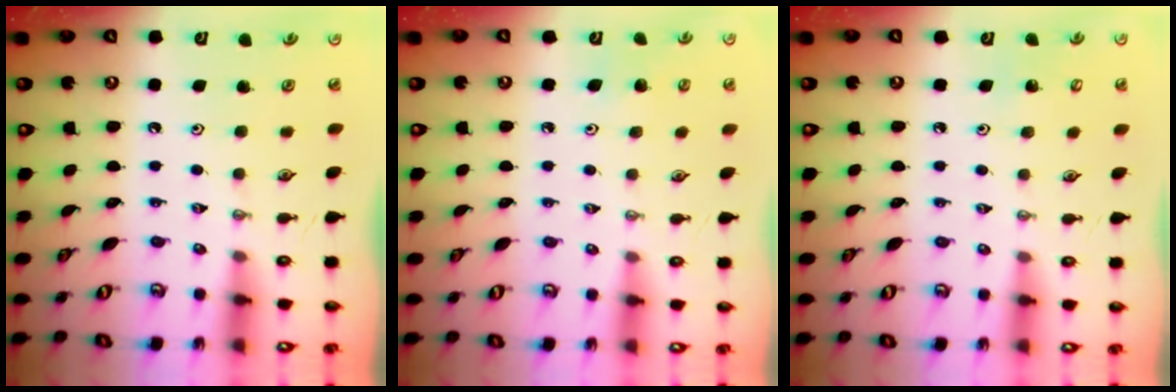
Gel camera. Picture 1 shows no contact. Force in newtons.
{"total": 3.7, "press": 3.6, "slide": 0.3}
{"total": 2.8, "press": 2.8, "slide": 0.2}